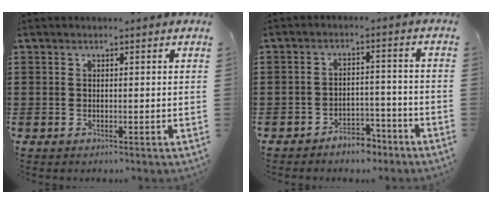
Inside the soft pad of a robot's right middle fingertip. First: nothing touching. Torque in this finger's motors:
{"motor_torque": [2.14, 0.00, 0.03, 0.03]}